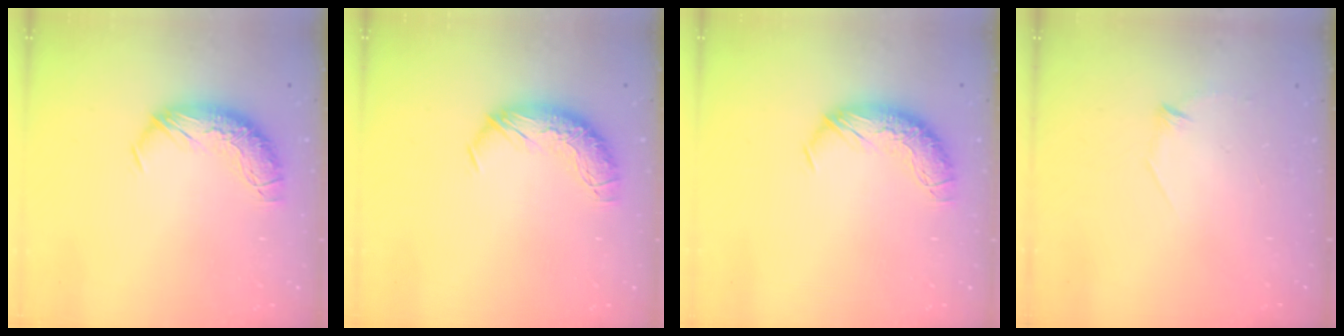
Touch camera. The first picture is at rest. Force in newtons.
{"total": 0.0}
{"total": 0.0}
{"total": 7.9, "press": 7.9, "slide": 0.7}